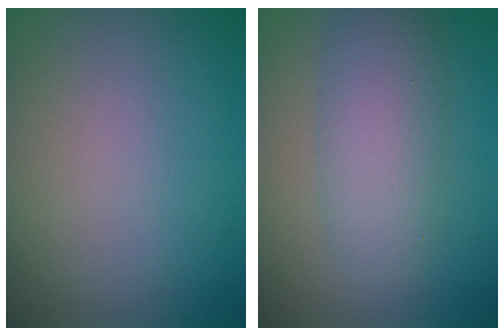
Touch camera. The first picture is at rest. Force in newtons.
{"total": 5.1, "press": 5.1, "slide": 0.0}